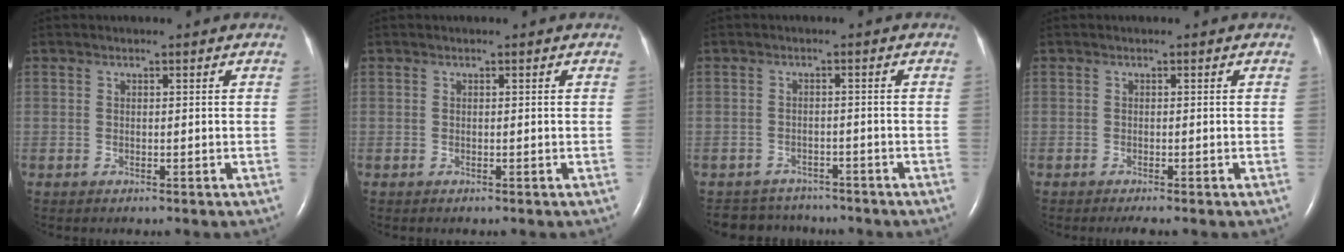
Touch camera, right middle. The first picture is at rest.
{"total": 0.0}
{"total": 5.8, "force": [-5.4, 2.1, -0.1], "torque": [-0.002, 0.008, -0.075]}
{"total": 1.3, "force": [-1.1, -0.1, 0.8], "torque": [-0.014, -0.004, -0.016]}